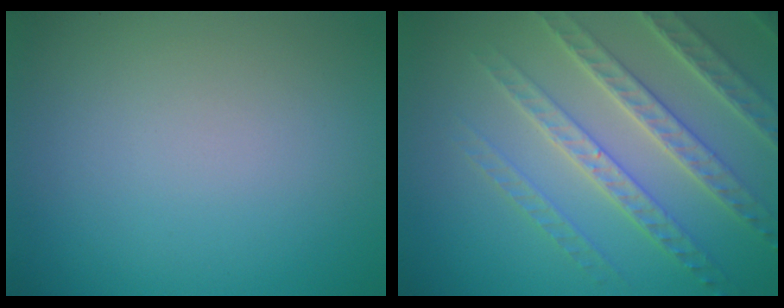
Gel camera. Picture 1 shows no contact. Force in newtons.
{"total": 6.2, "press": 5.0, "slide": 3.8}